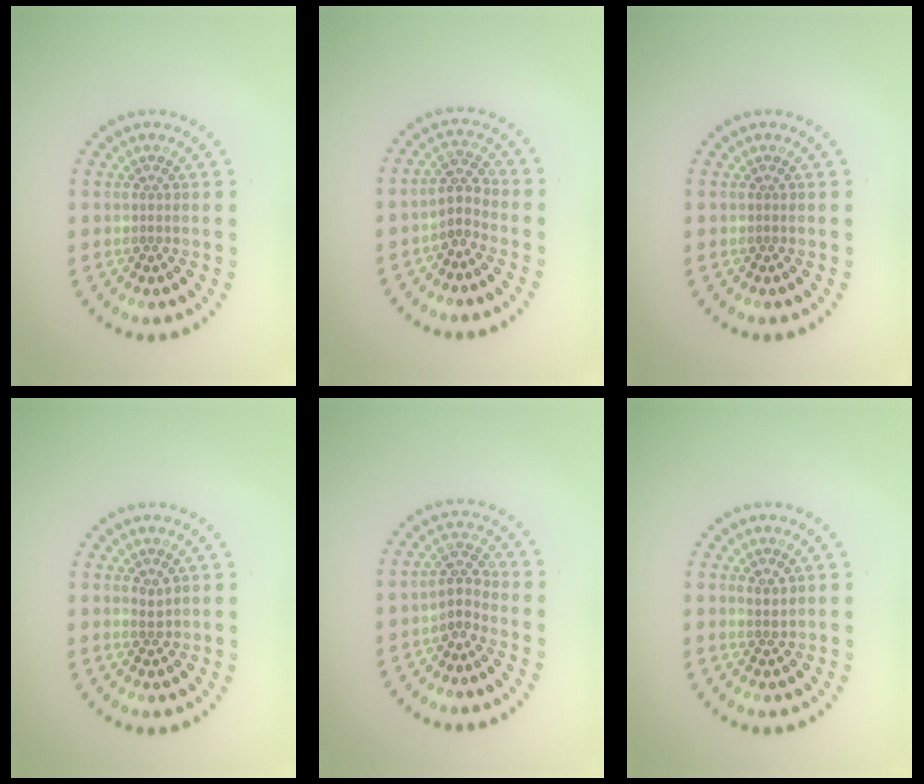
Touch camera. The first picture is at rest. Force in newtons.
{"total": 2.1, "press": 1.6, "slide": 1.4}
{"total": 0.0}
{"total": 1.0, "press": 1.0, "slide": 0.4}
{"total": 2.1, "press": 1.7, "slide": 1.2}
{"total": 1.1, "press": 0.9, "slide": 0.6}